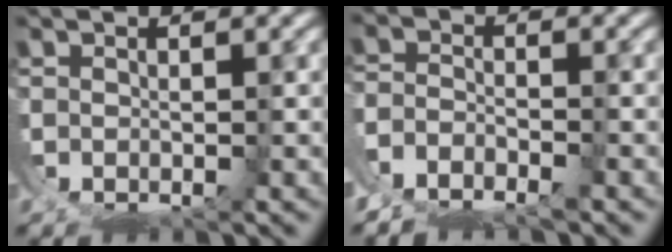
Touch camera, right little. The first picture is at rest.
{"total": 5.2, "force": [-3.8, 3.2, 1.4], "torque": [-0.026, -0.015, -0.074]}